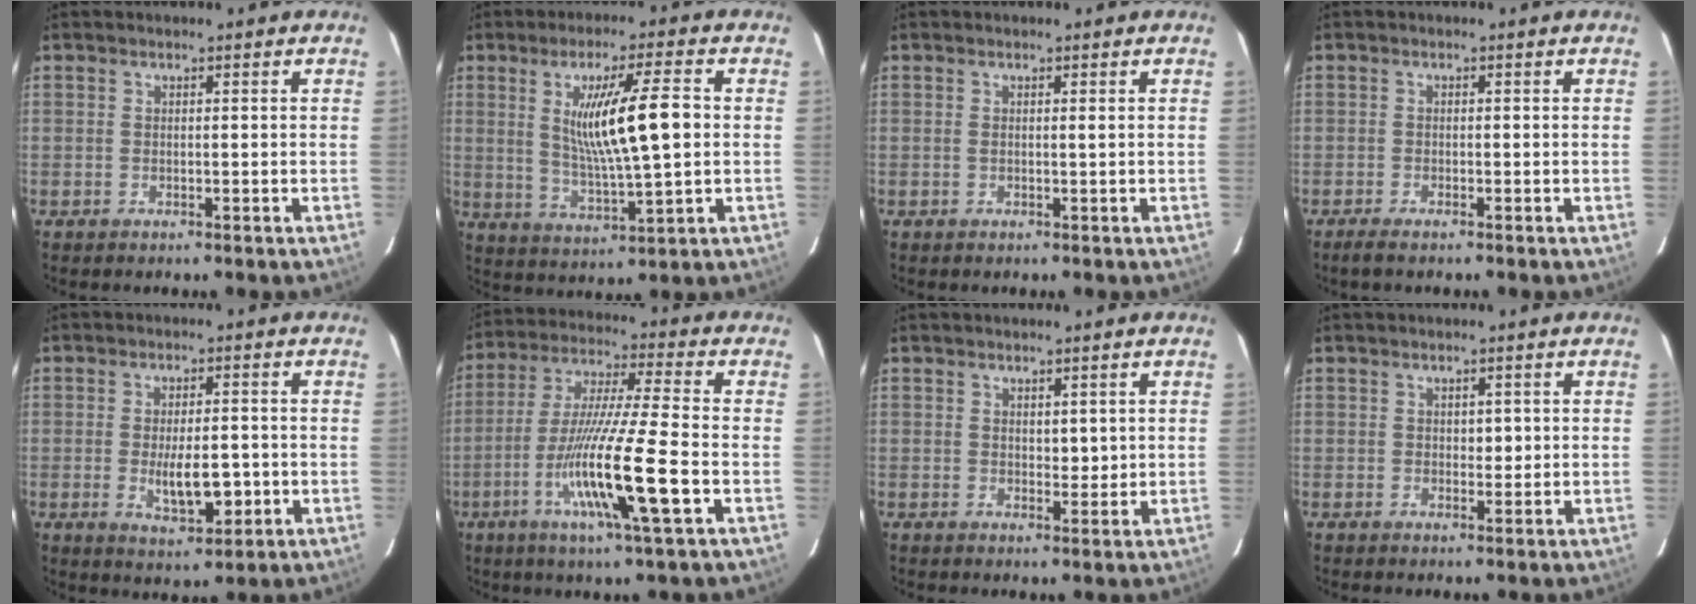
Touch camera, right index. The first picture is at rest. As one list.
[{"total": 11.8, "force": [1.6, 0.7, 11.6], "torque": [-0.208, -0.004, 0.035]}, {"total": 0.6, "force": [0.2, -0.1, 0.5], "torque": [-0.013, -0.001, 0.003]}, {"total": 2.0, "force": [-1.5, 0.2, 1.2], "torque": [-0.025, -0.005, -0.025]}, {"total": 7.1, "force": [-1.4, 2.5, 6.5], "torque": [-0.109, -0.008, -0.014]}, {"total": 15.7, "force": [-5.0, -0.4, 14.9], "torque": [-0.291, -0.021, -0.093]}, {"total": 2.1, "force": [0.8, 1.2, 1.6], "torque": [-0.019, -0.005, 0.014]}, {"total": 1.7, "force": [0.4, 1.1, 1.3], "torque": [-0.015, 0.000, 0.006]}]